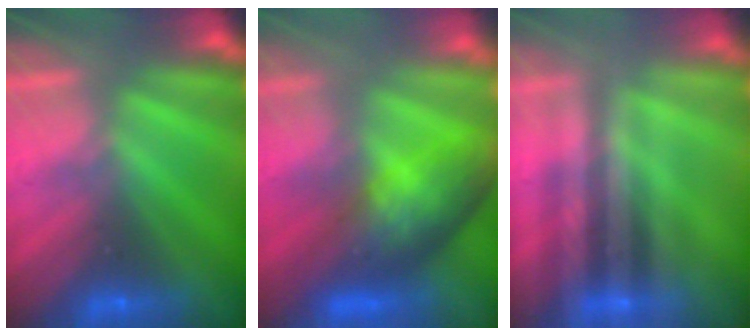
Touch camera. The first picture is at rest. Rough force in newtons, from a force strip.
{"total": 7.7}
{"total": 2.2}